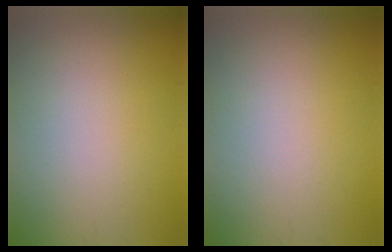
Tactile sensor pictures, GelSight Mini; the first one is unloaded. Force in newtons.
{"total": 0.0}